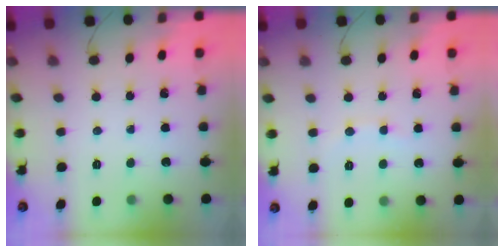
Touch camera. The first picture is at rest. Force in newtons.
{"total": 3.9, "press": 3.7, "slide": 1.0}